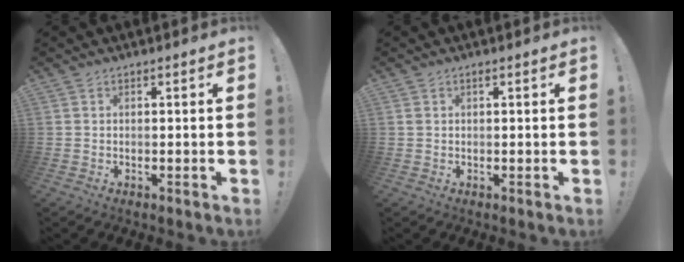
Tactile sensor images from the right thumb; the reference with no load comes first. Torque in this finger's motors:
{"motor_torque": [0.00, -0.04, 0.00, 0.11, 0.00]}